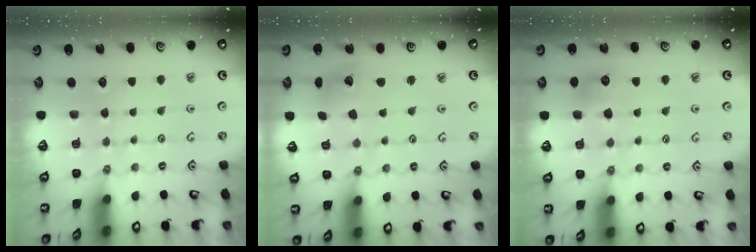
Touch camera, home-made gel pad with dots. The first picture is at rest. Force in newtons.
{"total": 7.4, "press": 7.4, "slide": 1.0}
{"total": 6.7, "press": 6.7, "slide": 0.5}